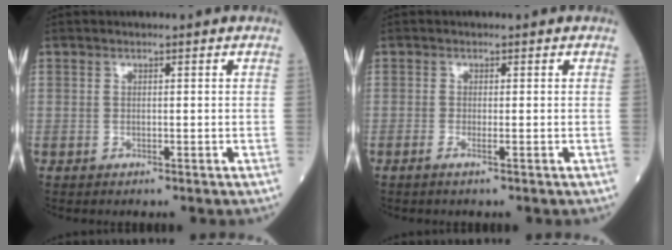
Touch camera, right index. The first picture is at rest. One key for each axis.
{"total": 1.2, "fx": -0.5, "fy": -0.2, "fz": 1.1, "tx": -0.024, "ty": -0.002, "tz": -0.011}